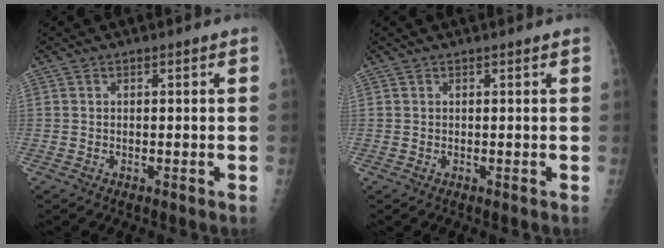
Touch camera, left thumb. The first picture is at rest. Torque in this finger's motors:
{"motor_torque": [-0.01, 0.01, -0.01, -0.02, 0.00]}